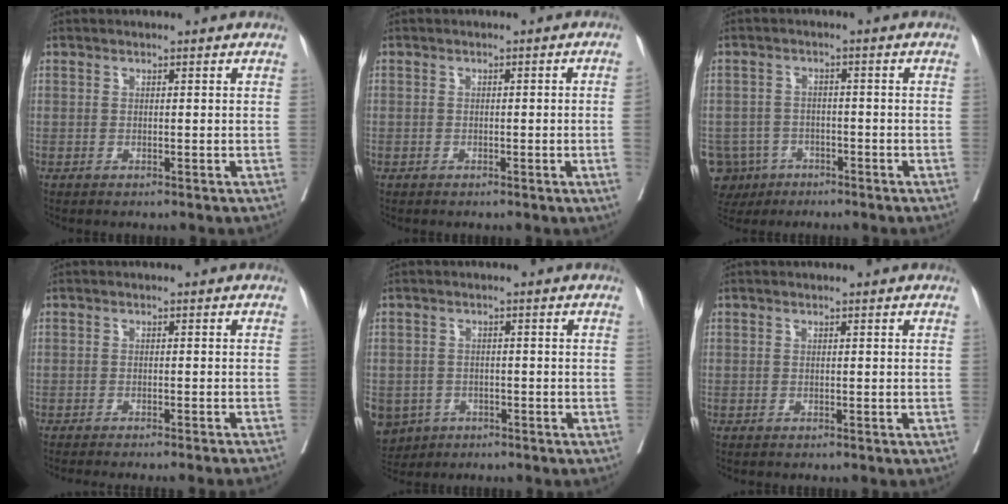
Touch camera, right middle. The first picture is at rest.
{"total": 1.8, "force": [-0.5, -0.1, 1.8], "torque": [-0.026, 0.008, -0.006]}
{"total": 9.2, "force": [-5.0, 7.5, 1.9], "torque": [-0.057, 0.003, -0.076]}
{"total": 11.5, "force": [-10.6, -0.5, 4.3], "torque": [-0.032, -0.025, -0.129]}
{"total": 9.0, "force": [-4.6, 7.3, 2.5], "torque": [-0.077, -0.002, -0.066]}
{"total": 0.6, "force": [-0.6, 0.2, 0.2], "torque": [-0.005, -0.001, -0.010]}